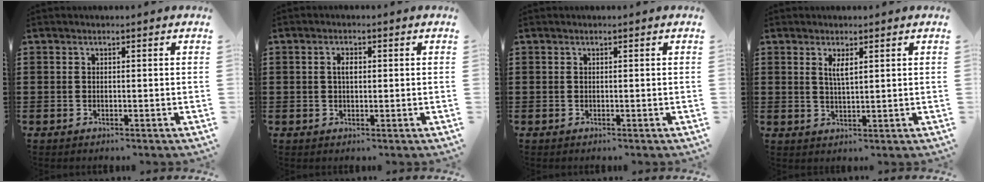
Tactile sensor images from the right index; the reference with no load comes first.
{"total": 1.9, "force": [0.3, 0.9, 1.7], "torque": [-0.035, 0.008, 0.002]}
{"total": 0.0}
{"total": 2.4, "force": [1.1, 0.7, 2.0], "torque": [-0.043, 0.003, 0.018]}